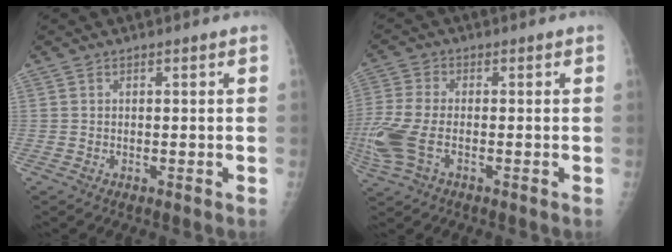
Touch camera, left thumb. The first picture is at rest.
{"total": 9.1, "force": [-2.4, 4.8, 7.3], "torque": [-0.196, 0.001, -0.050]}